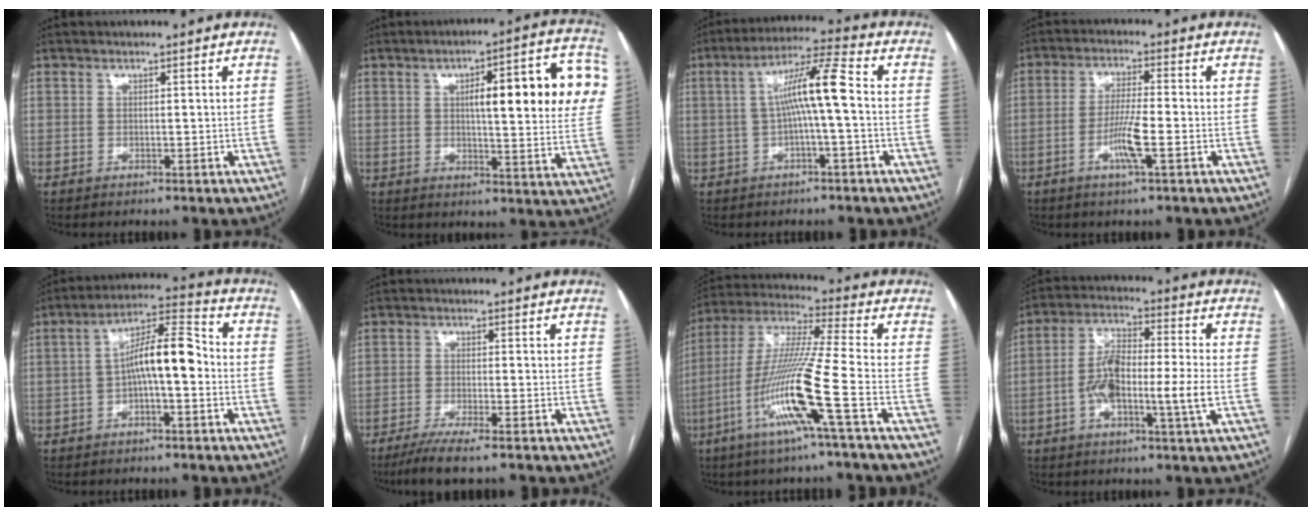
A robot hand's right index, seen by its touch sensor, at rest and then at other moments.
{"total": 17.2, "force": [4.0, 3.3, 16.4], "torque": [-0.206, 0.027, 0.049]}
{"total": 8.7, "force": [0.0, 0.2, 8.7], "torque": [-0.156, 0.026, -0.004]}
{"total": 8.8, "force": [-2.9, 0.4, 8.2], "torque": [-0.164, -0.005, -0.056]}
{"total": 9.6, "force": [-1.1, 2.3, 9.3], "torque": [-0.161, 0.034, -0.020]}
{"total": 6.3, "force": [-4.6, -0.1, 4.3], "torque": [-0.073, -0.015, -0.081]}
{"total": 15.2, "force": [-6.0, -1.6, 13.9], "torque": [-0.288, -0.013, -0.119]}
{"total": 10.9, "force": [-2.3, 1.2, 10.5], "torque": [-0.206, 0.014, -0.046]}